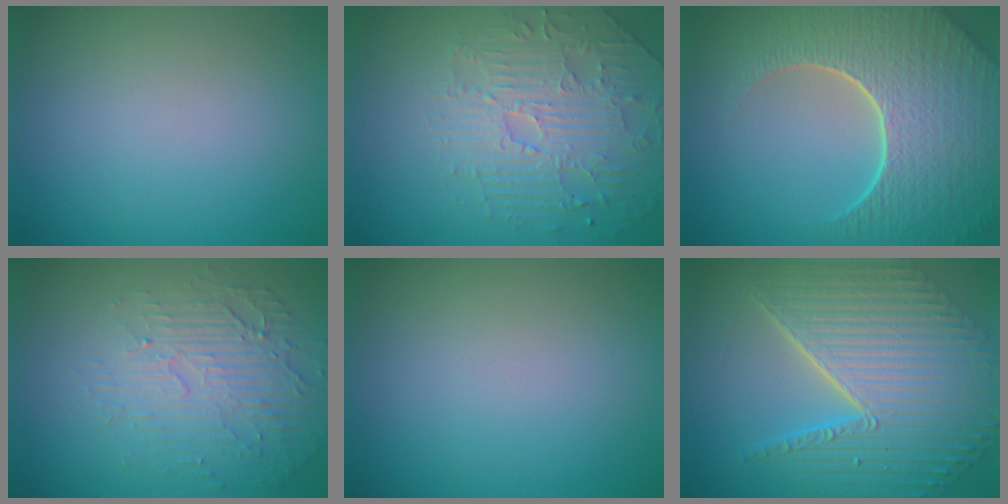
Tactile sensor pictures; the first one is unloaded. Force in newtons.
{"total": 4.4, "press": 4.0, "slide": 1.7}
{"total": 8.9, "press": 6.1, "slide": 6.5}
{"total": 5.2, "press": 3.3, "slide": 4.1}
{"total": 0.0}
{"total": 10.8, "press": 7.2, "slide": 8.0}